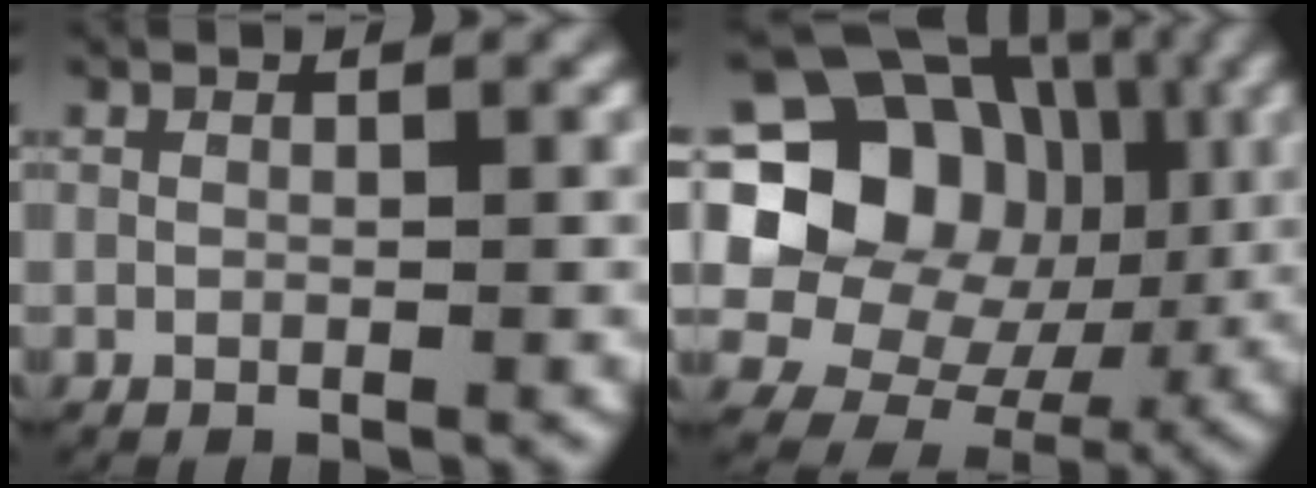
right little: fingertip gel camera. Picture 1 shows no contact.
{"total": 17.3, "force": [1.4, 14.5, 9.4], "torque": [-0.209, -0.028, 0.023]}